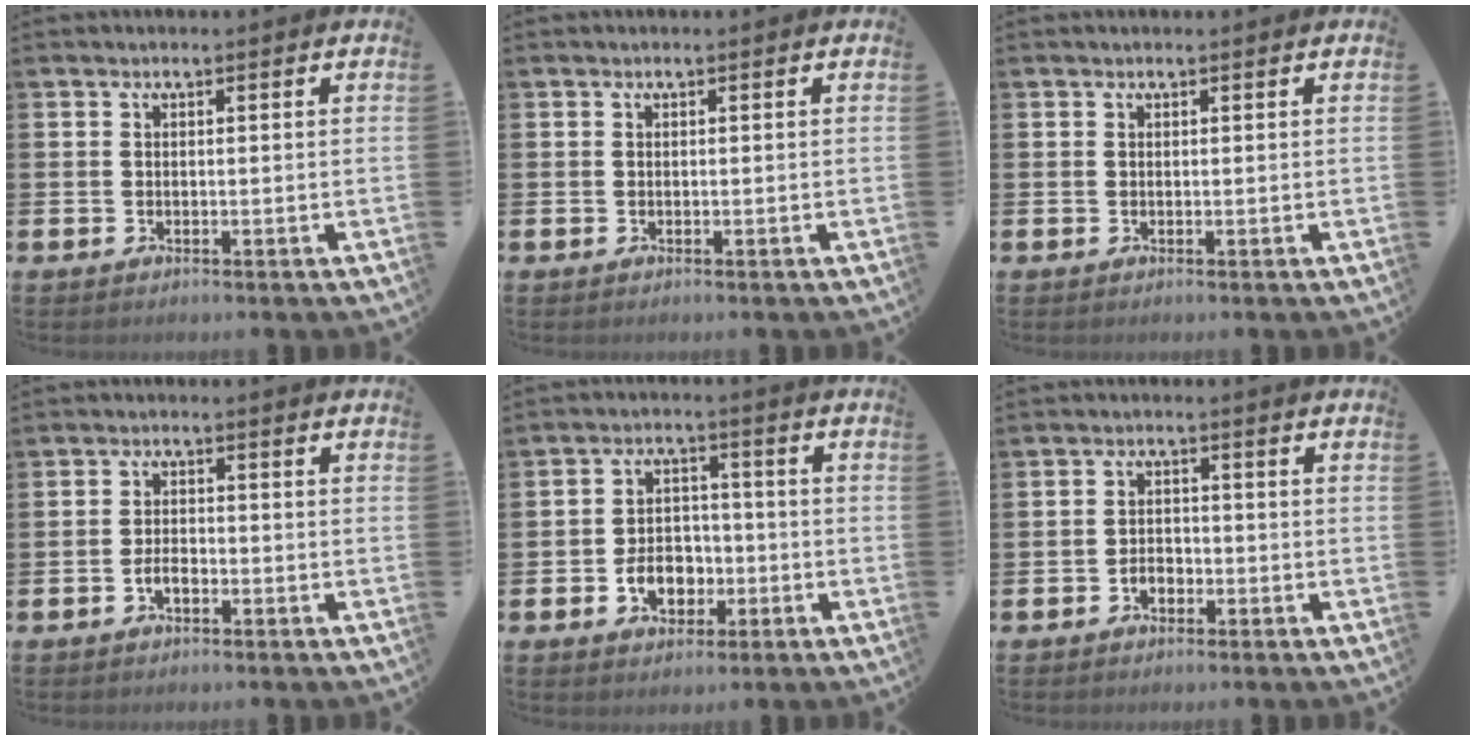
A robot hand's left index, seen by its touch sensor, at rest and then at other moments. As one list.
[{"total": 0.0}, {"total": 0.0}, {"total": 2.1, "force": [-0.9, 1.1, 1.5], "torque": [-0.028, 0.003, -0.019]}, {"total": 5.2, "force": [-2.0, 3.9, 2.8], "torque": [-0.038, 0.004, -0.044]}, {"total": 2.1, "force": [-1.2, 1.5, 0.9], "torque": [-0.019, 0.002, -0.026]}]